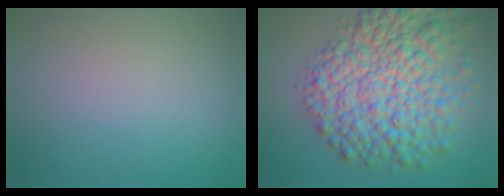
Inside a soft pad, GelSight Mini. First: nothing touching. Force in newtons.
{"total": 10.8, "press": 10.8, "slide": 0.2}